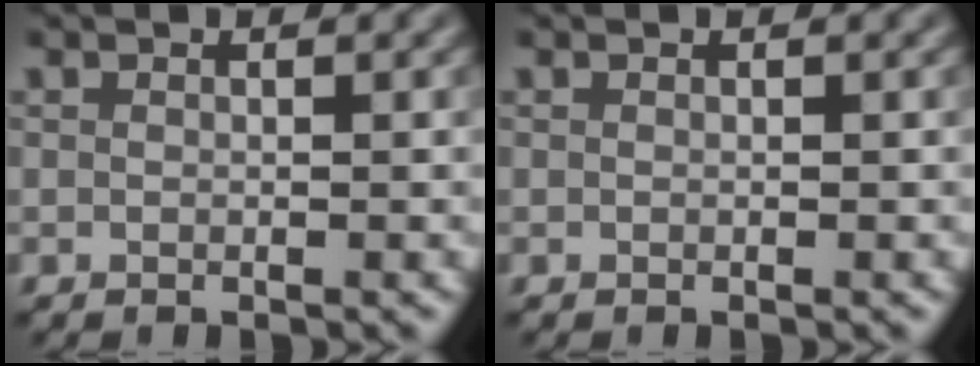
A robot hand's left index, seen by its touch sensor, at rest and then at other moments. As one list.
[{"total": 0.0}]